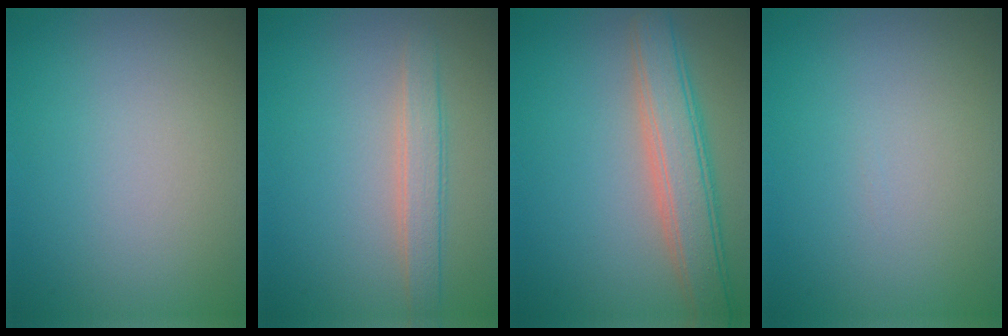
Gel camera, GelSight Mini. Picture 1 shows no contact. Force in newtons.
{"total": 2.4, "press": 2.4, "slide": 0.1}
{"total": 5.2, "press": 5.2, "slide": 0.4}
{"total": 0.0}